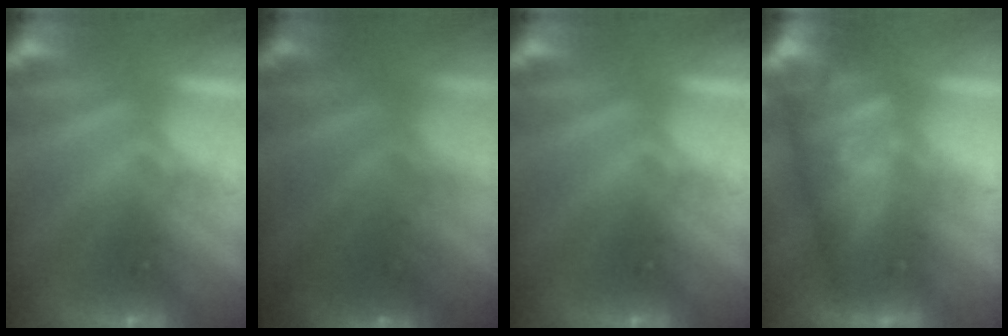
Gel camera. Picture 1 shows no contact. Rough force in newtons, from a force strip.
{"total": 6.9}
{"total": 0.0}
{"total": 3.9}